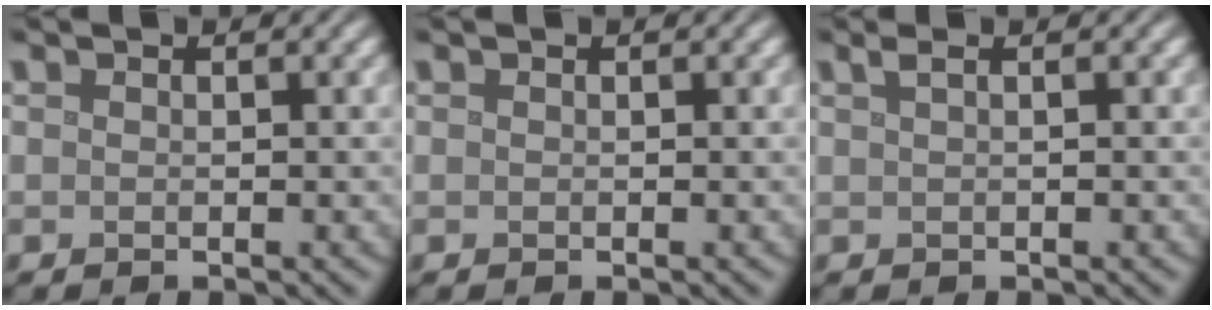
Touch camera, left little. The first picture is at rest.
{"total": 0.0}
{"total": 1.3, "force": [0.4, 0.4, 1.2], "torque": [-0.022, 0.007, 0.004]}